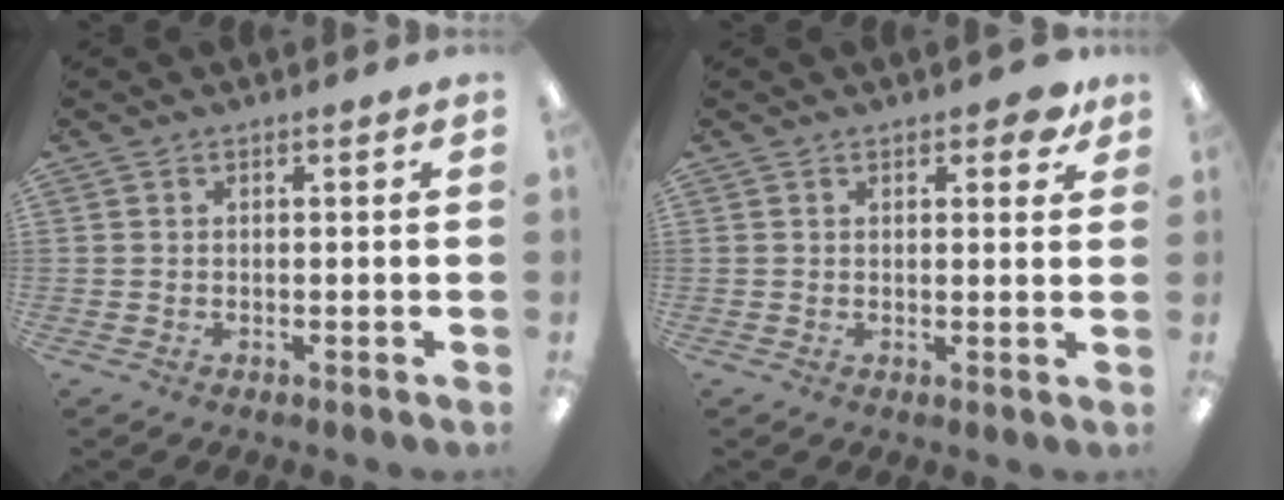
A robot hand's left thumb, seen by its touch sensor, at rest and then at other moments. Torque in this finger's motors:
{"motor_torque": [-0.30, -0.13, -0.22, 0.04, 0.06]}